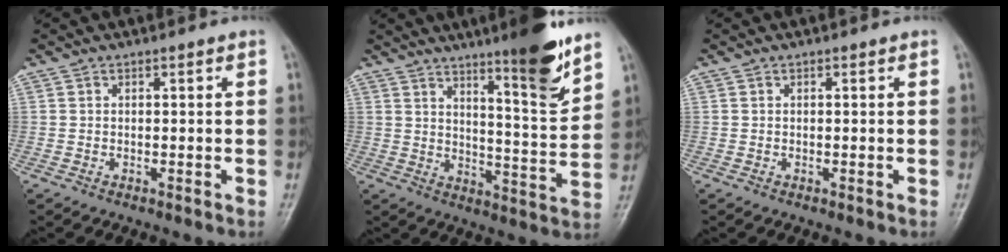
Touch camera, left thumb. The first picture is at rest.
{"total": 12.5, "force": [8.9, 1.3, 8.8], "torque": [-0.111, -0.069, 0.137]}
{"total": 0.0}